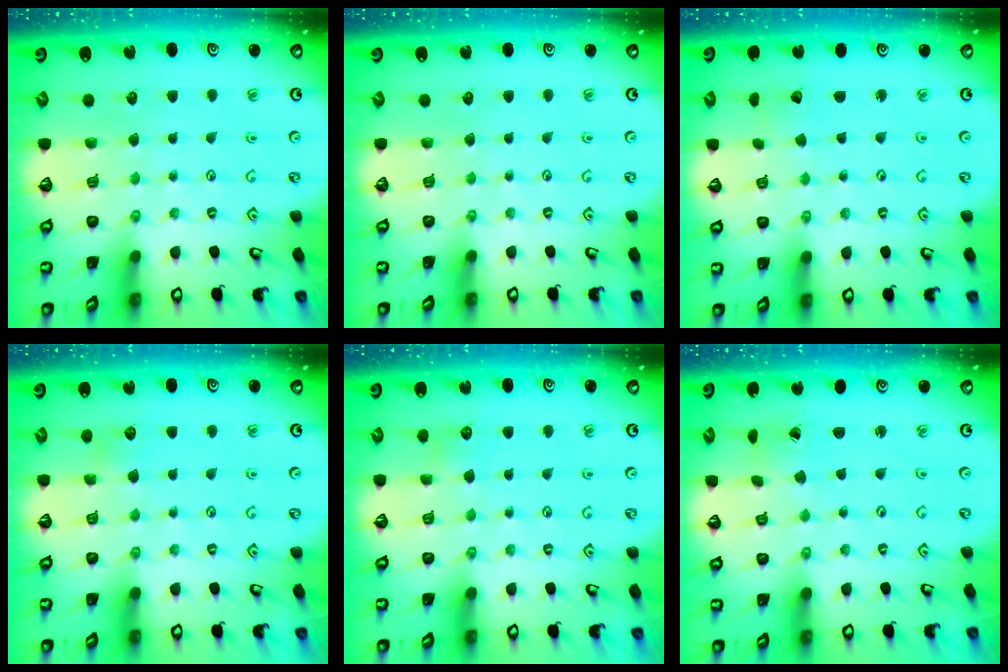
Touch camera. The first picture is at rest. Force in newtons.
{"total": 0.0}
{"total": 1.6, "press": 1.6, "slide": 0.0}
{"total": 3.7, "press": 3.7, "slide": 0.4}
{"total": 5.3, "press": 5.3, "slide": 0.6}
{"total": 1.7, "press": 1.7, "slide": 0.1}